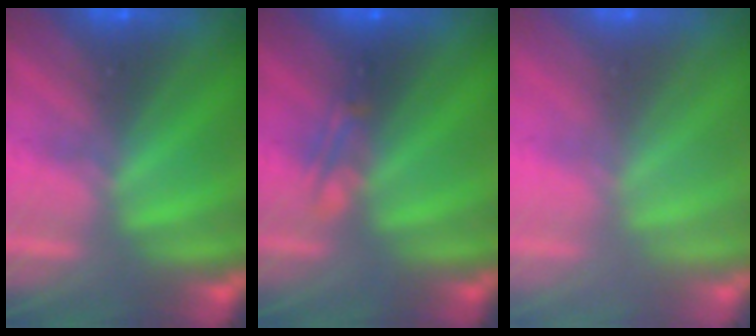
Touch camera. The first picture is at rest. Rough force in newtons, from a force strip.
{"total": 2.3}
{"total": 2.3}